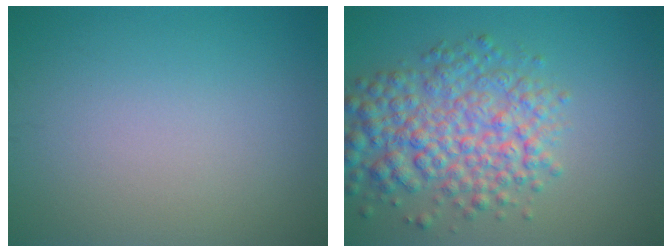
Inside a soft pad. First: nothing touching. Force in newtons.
{"total": 6.7, "press": 6.7, "slide": 0.2}